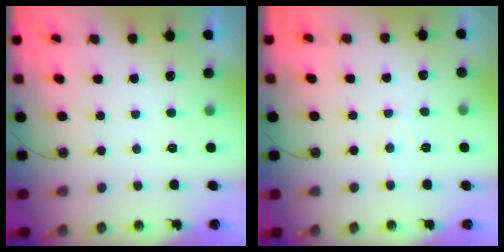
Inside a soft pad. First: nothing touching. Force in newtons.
{"total": 5.9, "press": 5.9, "slide": 0.6}